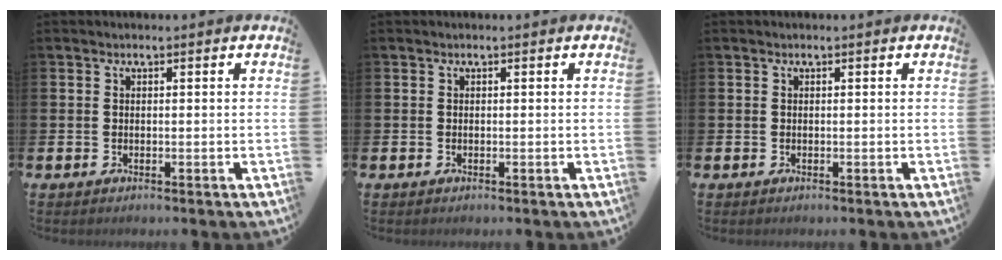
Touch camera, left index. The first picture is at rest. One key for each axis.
{"total": 0.0}
{"total": 0.0}